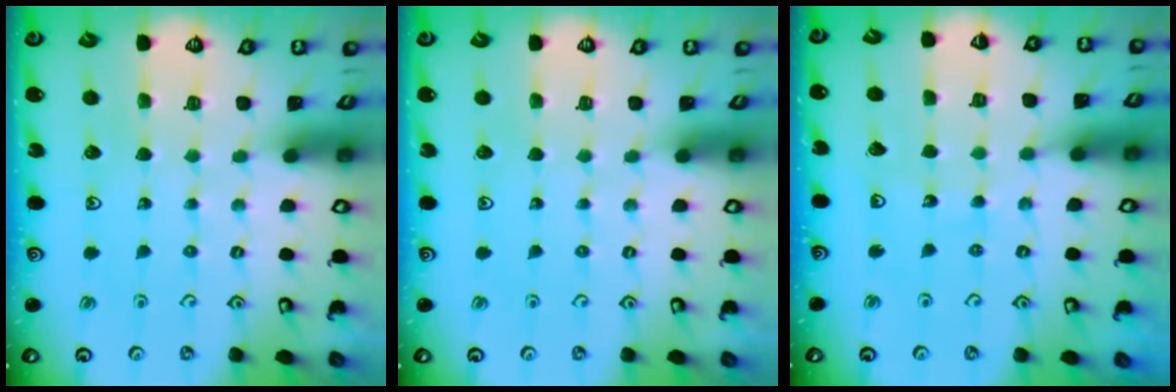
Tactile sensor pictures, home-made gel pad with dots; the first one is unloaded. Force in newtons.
{"total": 0.0}
{"total": 5.1, "press": 5.1, "slide": 0.7}